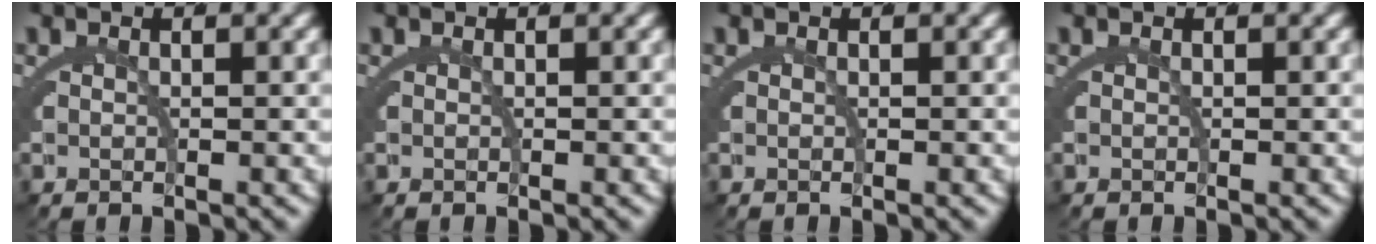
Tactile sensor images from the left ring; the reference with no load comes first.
{"total": 0.0}
{"total": 0.0}
{"total": 0.0}